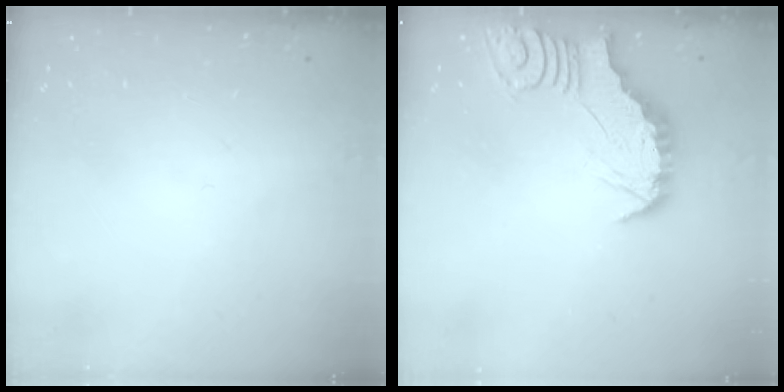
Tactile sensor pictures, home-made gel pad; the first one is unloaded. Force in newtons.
{"total": 2.8, "press": 2.8, "slide": 0.3}